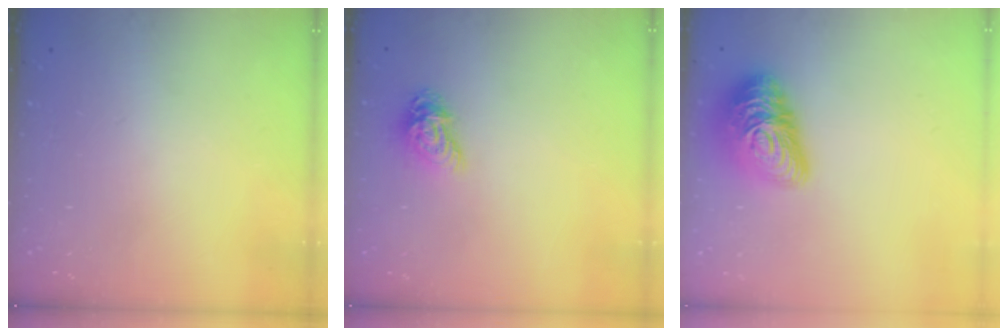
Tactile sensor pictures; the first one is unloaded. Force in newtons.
{"total": 7.3, "press": 7.3, "slide": 0.6}
{"total": 16.4, "press": 16.4, "slide": 0.9}